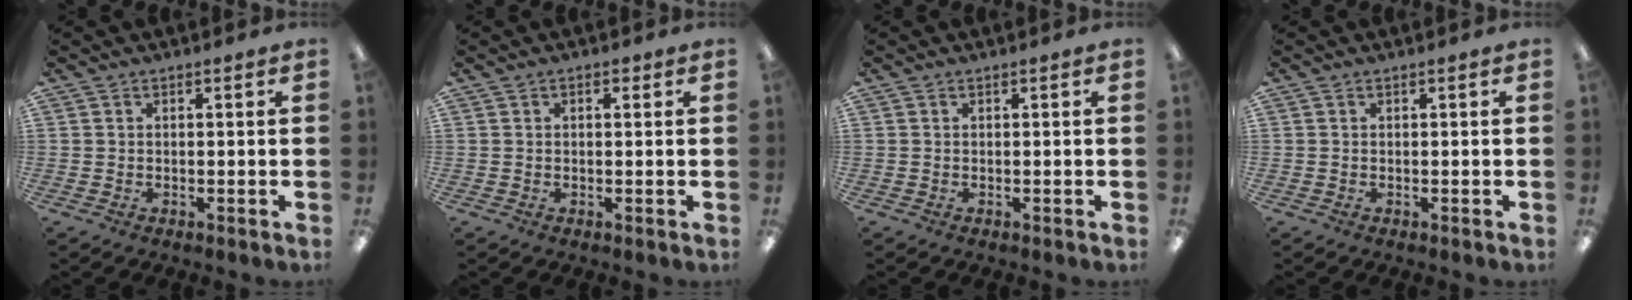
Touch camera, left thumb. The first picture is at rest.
{"total": 1.1, "force": [0.5, 0.6, 0.8], "torque": [-0.009, 0.000, 0.006]}
{"total": 0.0}
{"total": 0.0}